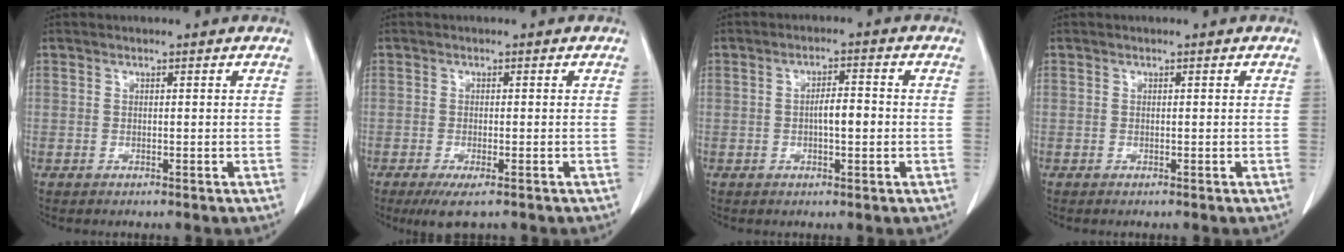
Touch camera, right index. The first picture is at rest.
{"total": 4.0, "force": [-2.7, 0.7, 2.9], "torque": [-0.052, -0.011, -0.042]}
{"total": 2.5, "force": [-0.4, 1.1, 2.2], "torque": [-0.033, 0.005, -0.006]}
{"total": 0.0}